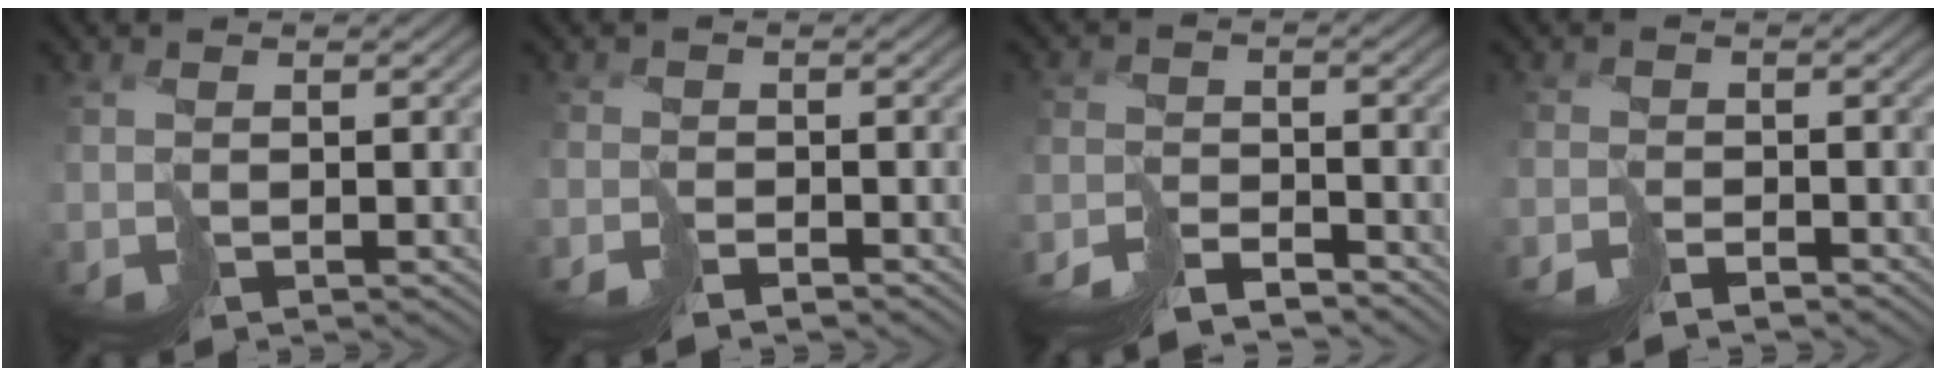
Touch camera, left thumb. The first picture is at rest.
{"total": 1.8, "force": [-1.7, -0.2, -0.4], "torque": [0.026, 0.001, -0.033]}
{"total": 6.2, "force": [-5.8, 1.1, 1.7], "torque": [-0.025, -0.002, -0.113]}
{"total": 2.3, "force": [-2.3, -0.1, -0.1], "torque": [0.020, 0.001, -0.044]}